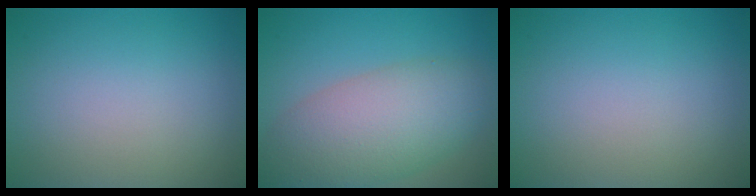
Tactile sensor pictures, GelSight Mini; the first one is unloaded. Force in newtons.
{"total": 8.1, "press": 8.1, "slide": 0.4}
{"total": 0.0}